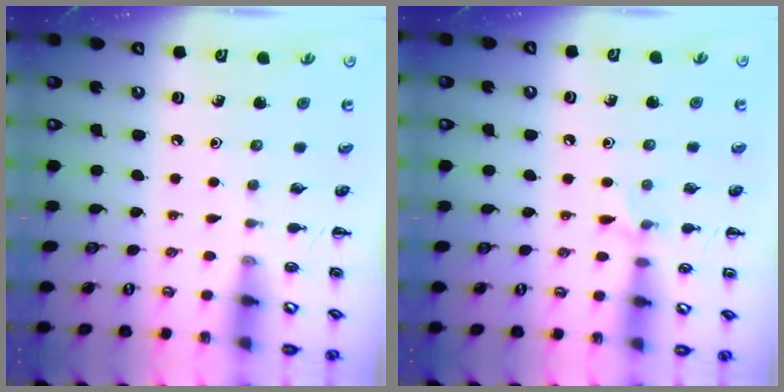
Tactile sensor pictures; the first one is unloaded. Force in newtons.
{"total": 5.1, "press": 4.8, "slide": 1.7}